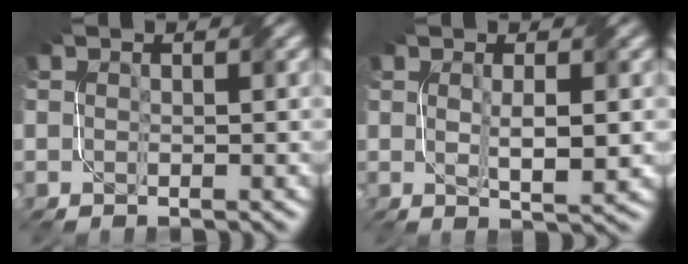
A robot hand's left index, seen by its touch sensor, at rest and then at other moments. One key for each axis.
{"total": 3.1, "fx": 0.2, "fy": 0.6, "fz": 3.1, "tx": -0.055, "ty": -0.003, "tz": 0.008}